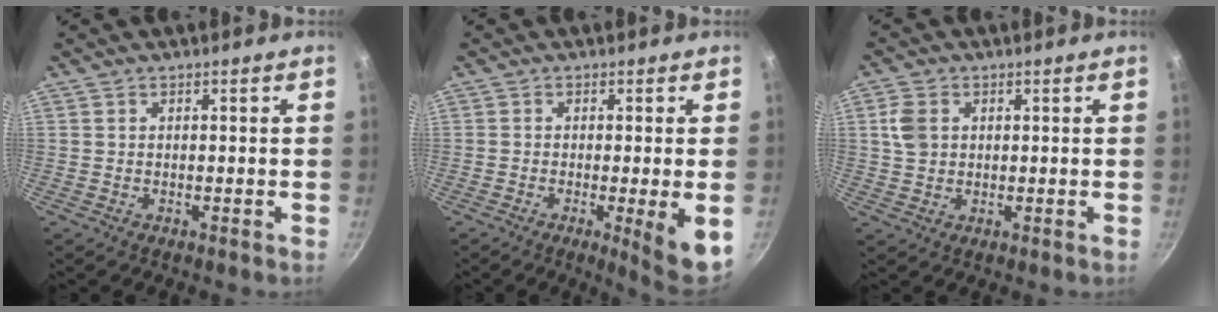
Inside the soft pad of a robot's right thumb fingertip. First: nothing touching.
{"total": 6.8, "force": [-1.6, 0.4, 6.6], "torque": [-0.093, -0.008, -0.020]}
{"total": 4.9, "force": [1.2, 3.8, 2.9], "torque": [-0.046, 0.001, 0.021]}